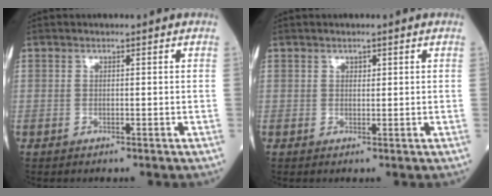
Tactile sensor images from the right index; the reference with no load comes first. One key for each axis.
{"total": 0.9, "fx": 0.6, "fy": 0.6, "fz": 0.4, "tx": 0.004, "ty": -0.002, "tz": 0.007}